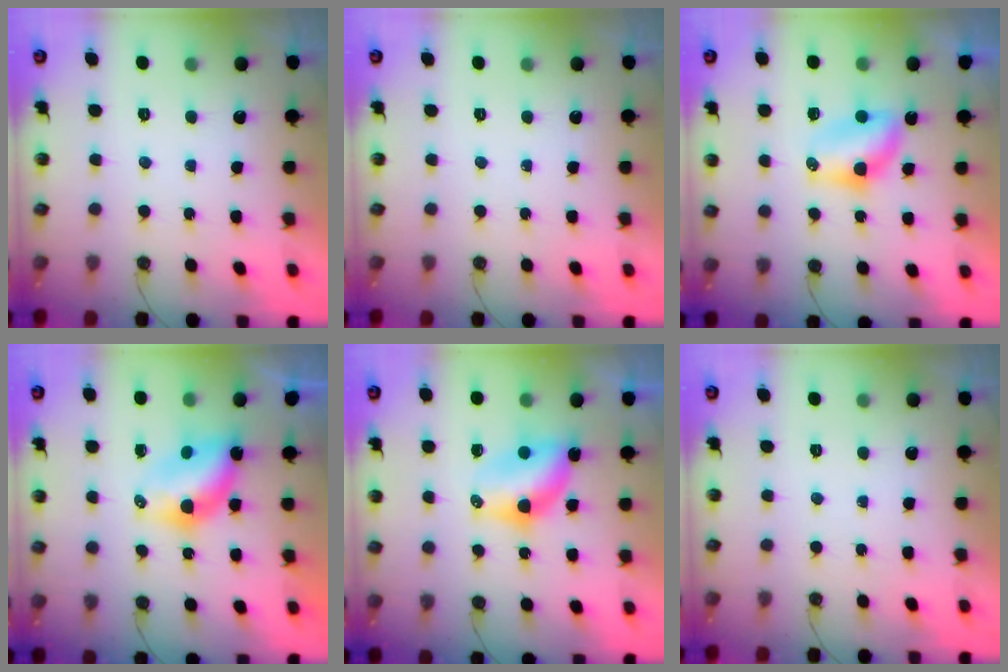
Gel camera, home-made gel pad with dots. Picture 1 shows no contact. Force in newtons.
{"total": 0.0}
{"total": 6.3, "press": 6.3, "slide": 0.4}
{"total": 6.2, "press": 6.2, "slide": 0.3}
{"total": 6.5, "press": 6.5, "slide": 0.2}
{"total": 0.0}